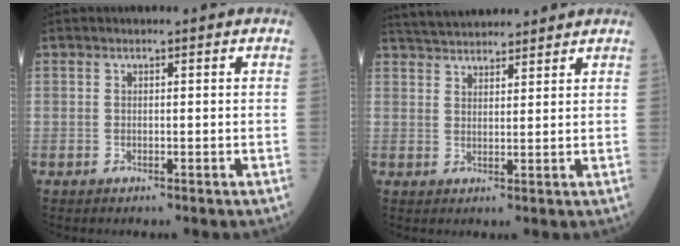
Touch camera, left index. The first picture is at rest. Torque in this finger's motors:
{"motor_torque": [-0.09, -0.74, 0.19, 0.07]}